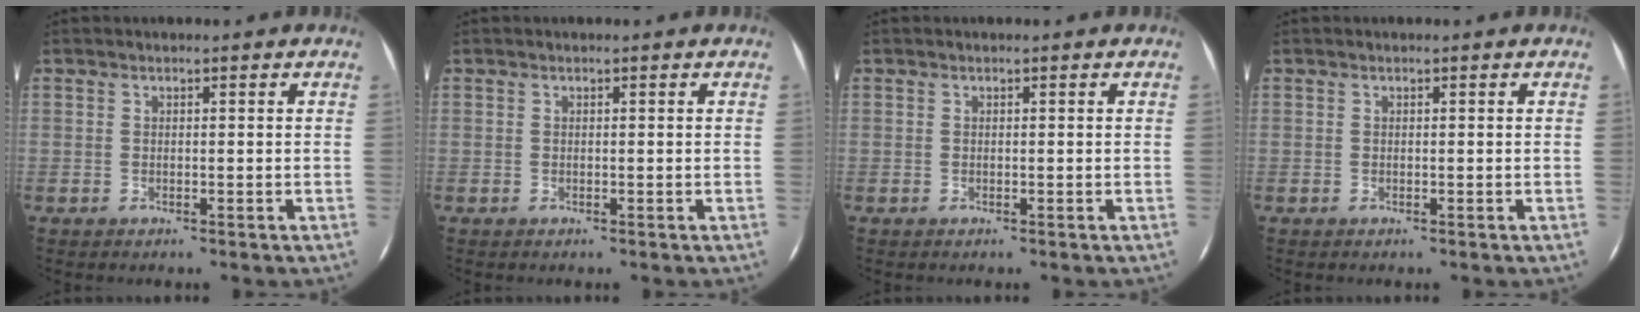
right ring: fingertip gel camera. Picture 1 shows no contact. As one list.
[{"total": 0.0}, {"total": 0.0}, {"total": 0.0}]